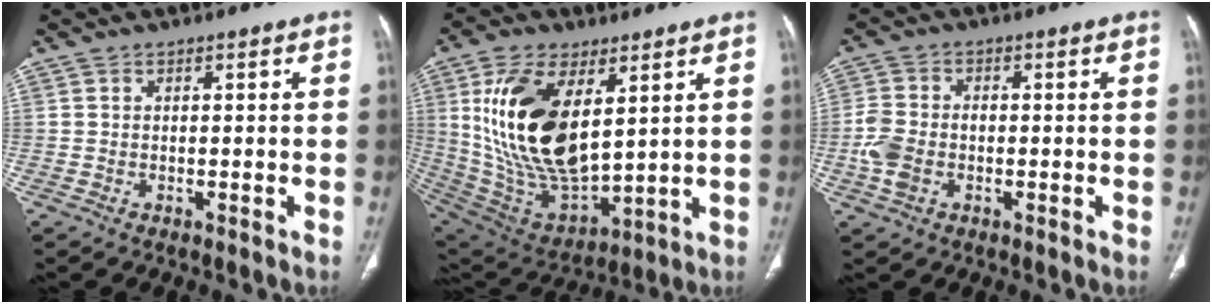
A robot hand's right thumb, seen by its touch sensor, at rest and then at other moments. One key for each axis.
{"total": 22.3, "fx": 6.3, "fy": 11.3, "fz": 18.1, "tx": -0.337, "ty": -0.031, "tz": 0.132}
{"total": 6.0, "fx": -1.4, "fy": 4.3, "fz": 4.0, "tx": -0.095, "ty": 0.012, "tz": -0.030}